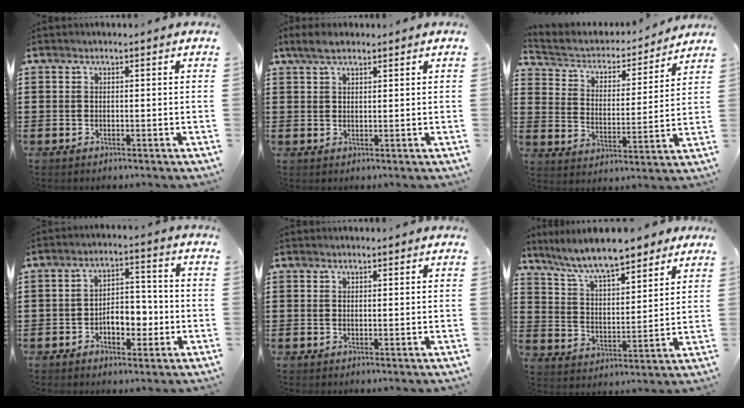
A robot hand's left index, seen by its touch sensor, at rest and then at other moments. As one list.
[{"total": 3.5, "force": [2.2, 1.4, 2.3], "torque": [-0.050, 0.006, 0.042]}, {"total": 3.5, "force": [3.1, 1.5, 0.6], "torque": [-0.035, -0.026, 0.043]}, {"total": 5.6, "force": [-1.7, 3.3, 4.2], "torque": [-0.062, 0.004, -0.036]}, {"total": 0.7, "force": [0.7, 0.1, 0.1], "torque": [-0.003, -0.001, 0.014]}, {"total": 9.3, "force": [8.1, 1.6, 4.3], "torque": [-0.114, -0.031, 0.141]}]